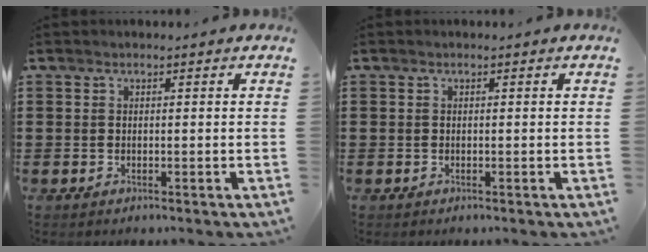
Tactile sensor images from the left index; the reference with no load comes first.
{"total": 0.0}